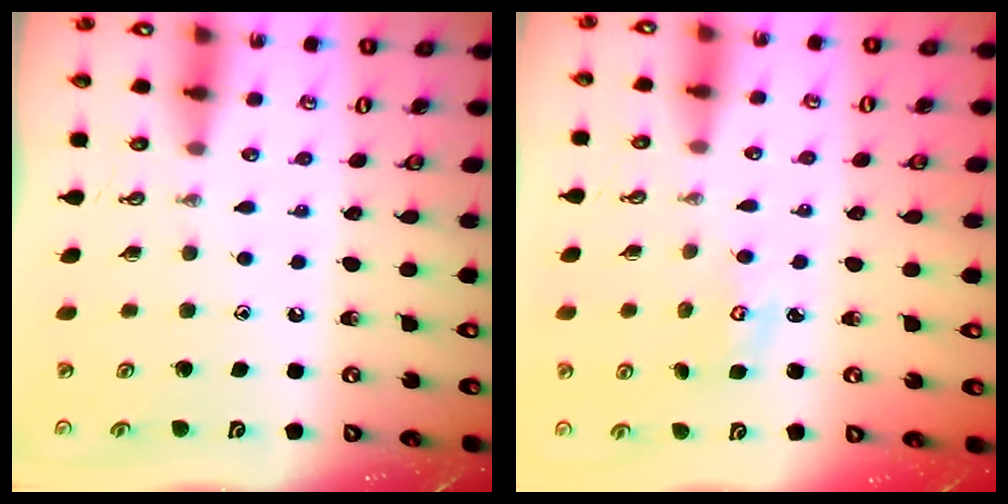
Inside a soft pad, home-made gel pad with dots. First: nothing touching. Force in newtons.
{"total": 2.7, "press": 2.7, "slide": 0.4}